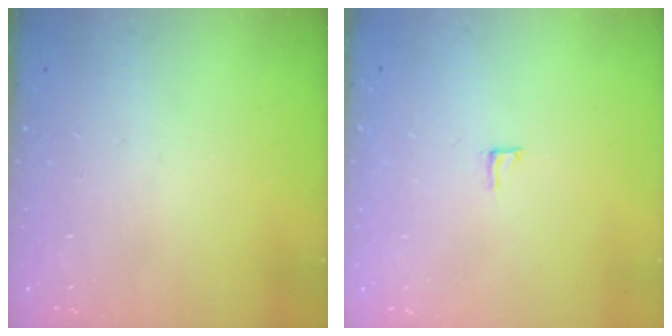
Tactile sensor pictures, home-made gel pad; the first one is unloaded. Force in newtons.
{"total": 4.2, "press": 4.2, "slide": 0.4}